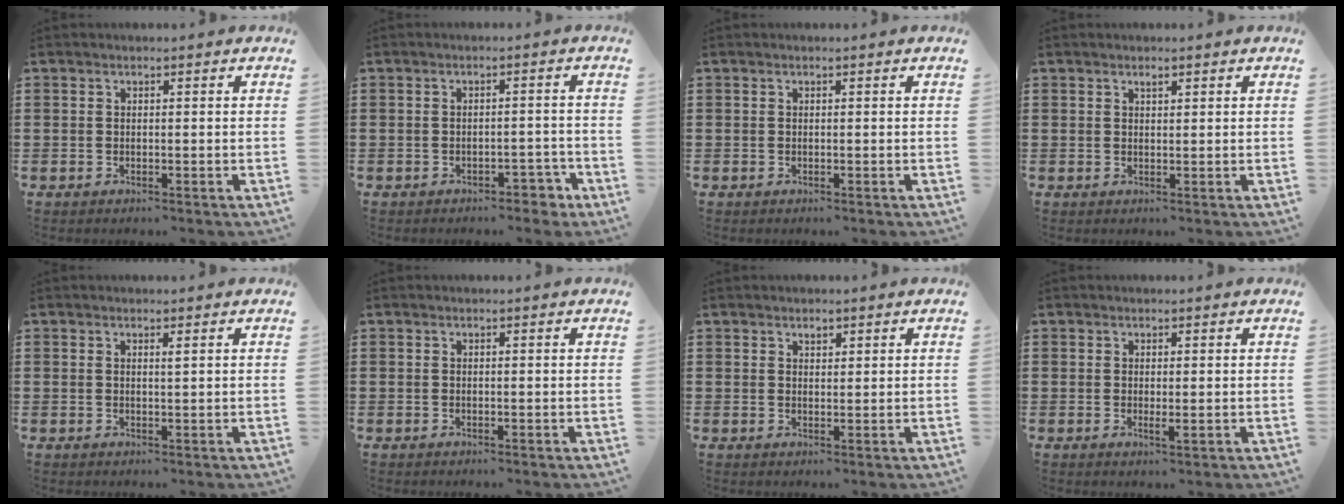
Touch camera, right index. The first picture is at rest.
{"total": 2.8, "force": [-2.3, 1.1, 1.2], "torque": [-0.024, 0.006, -0.045]}
{"total": 0.0}
{"total": 0.7, "force": [0.5, 0.3, 0.4], "torque": [-0.009, 0.001, 0.010]}
{"total": 0.7, "force": [0.4, 0.0, 0.5], "torque": [-0.011, 0.000, 0.008]}
{"total": 0.0}
{"total": 1.1, "force": [0.9, 0.6, 0.4], "torque": [-0.009, 0.002, 0.017]}
{"total": 1.1, "force": [0.1, 0.1, 1.1], "torque": [-0.022, -0.002, 0.003]}